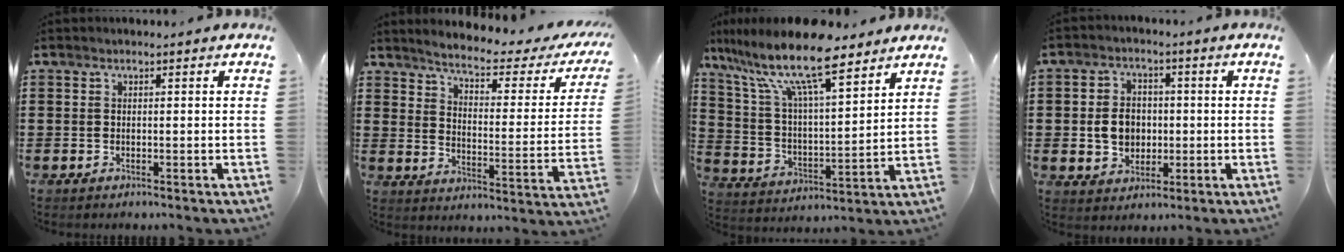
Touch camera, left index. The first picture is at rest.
{"total": 3.9, "force": [3.1, 0.2, 2.4], "torque": [-0.067, -0.027, 0.042]}
{"total": 13.3, "force": [10.1, 2.5, 8.3], "torque": [-0.182, -0.041, 0.172]}
{"total": 5.8, "force": [-0.3, 4.7, 3.3], "torque": [-0.074, 0.005, -0.011]}